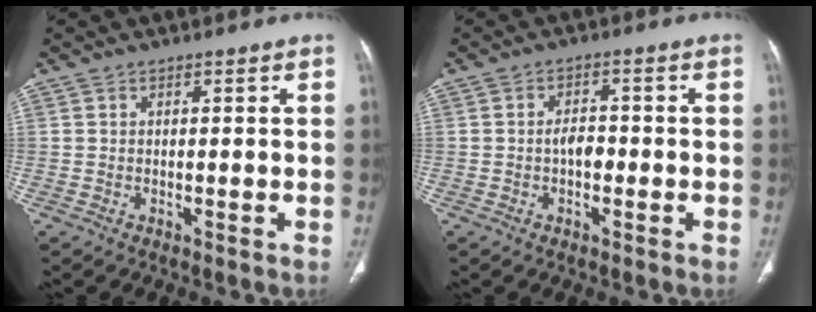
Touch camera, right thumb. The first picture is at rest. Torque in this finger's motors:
{"motor_torque": [1.30, 1.63, 0.15, -0.20, -0.01]}